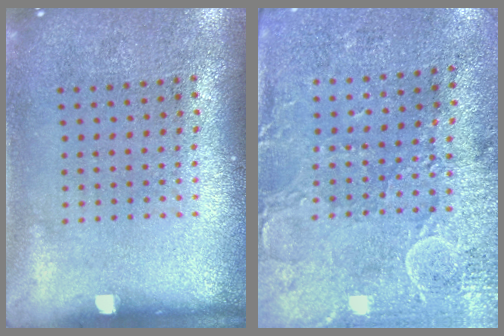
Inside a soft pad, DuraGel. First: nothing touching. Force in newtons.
{"total": 3.0, "press": 2.4, "slide": 1.7}